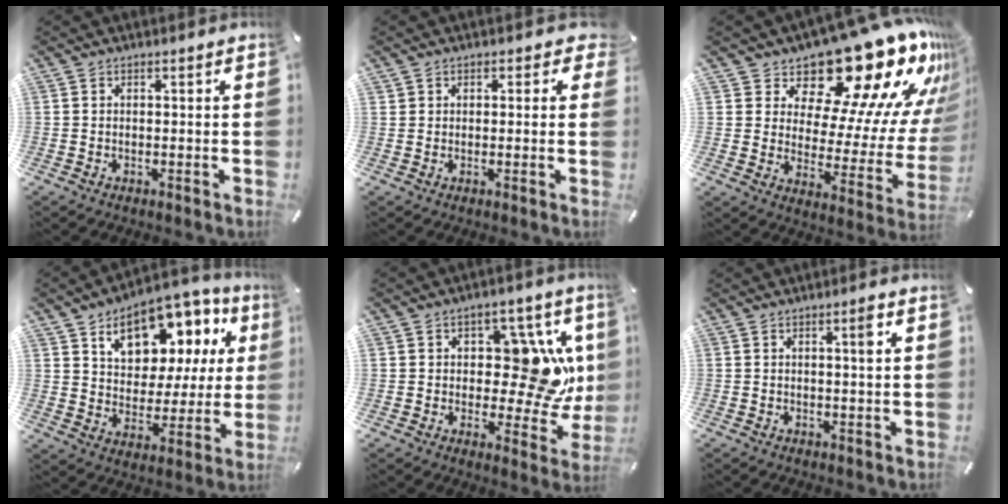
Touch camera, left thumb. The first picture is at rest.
{"total": 2.5, "force": [0.8, 2.2, 0.9], "torque": [0.005, -0.002, 0.009]}
{"total": 22.5, "force": [17.3, 9.0, 11.2], "torque": [-0.142, -0.144, 0.289]}
{"total": 14.4, "force": [9.0, 9.1, 6.7], "torque": [-0.108, -0.059, 0.159]}
{"total": 15.6, "force": [3.1, 9.4, 12.1], "torque": [-0.142, -0.027, 0.060]}
{"total": 2.9, "force": [0.9, 0.3, 2.8], "torque": [-0.039, -0.003, 0.008]}